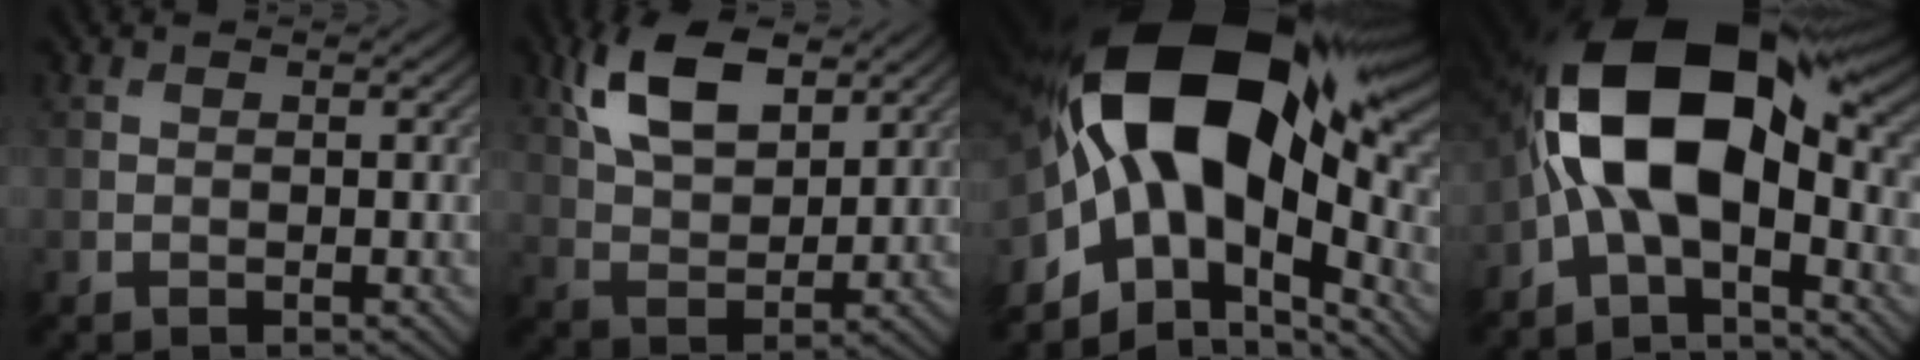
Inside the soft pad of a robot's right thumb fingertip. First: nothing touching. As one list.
[{"total": 10.0, "force": [5.2, 5.0, 6.9], "torque": [-0.154, 0.006, 0.102]}, {"total": 20.8, "force": [1.3, 12.0, 16.9], "torque": [-0.347, 0.003, 0.028]}, {"total": 16.3, "force": [-0.8, 8.5, 13.9], "torque": [-0.254, 0.016, -0.032]}]